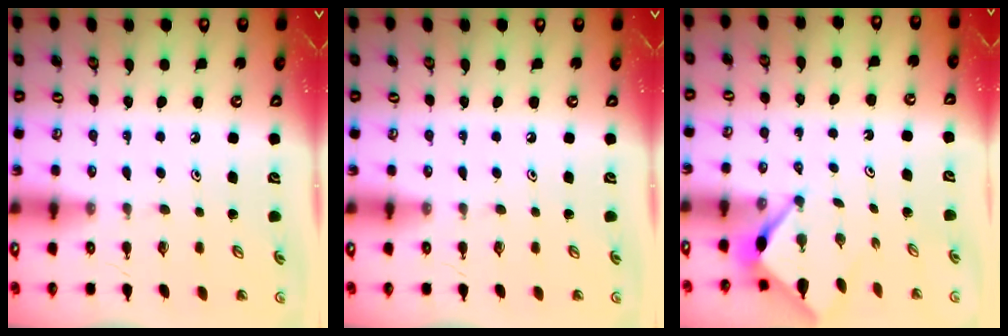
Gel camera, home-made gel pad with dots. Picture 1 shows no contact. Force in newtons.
{"total": 0.0}
{"total": 2.9, "press": 2.9, "slide": 0.3}